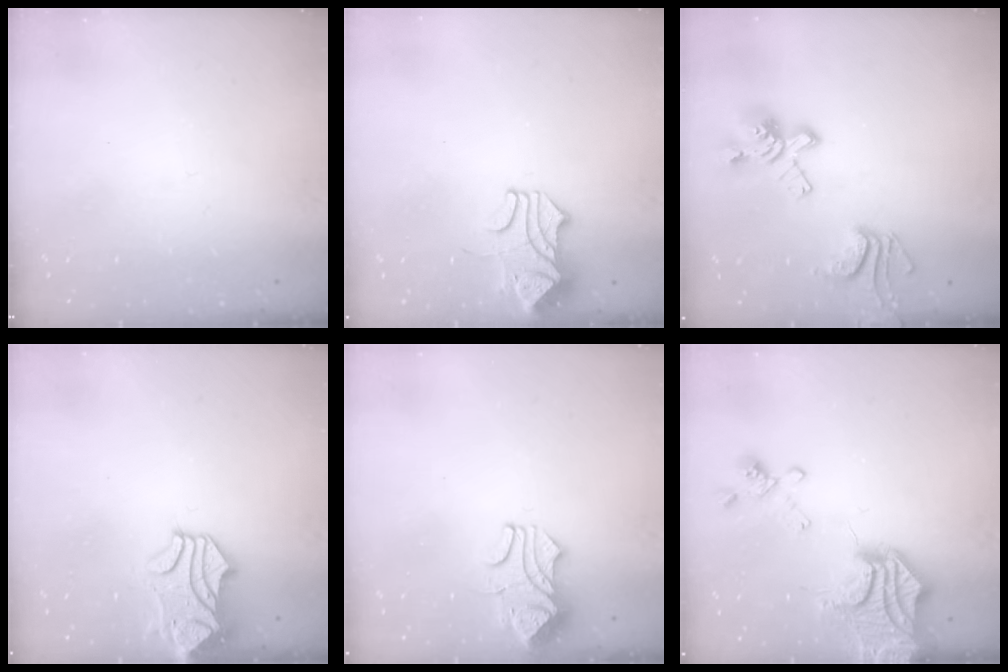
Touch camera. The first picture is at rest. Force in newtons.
{"total": 2.2, "press": 2.1, "slide": 0.7}
{"total": 8.1, "press": 7.7, "slide": 2.4}
{"total": 1.9, "press": 1.4, "slide": 1.3}
{"total": 3.3, "press": 3.2, "slide": 1.0}
{"total": 7.9, "press": 7.2, "slide": 3.2}